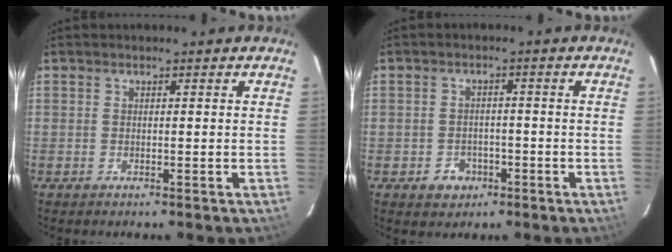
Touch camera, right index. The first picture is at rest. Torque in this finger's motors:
{"motor_torque": [-0.10, 0.24, -0.68, -0.21]}